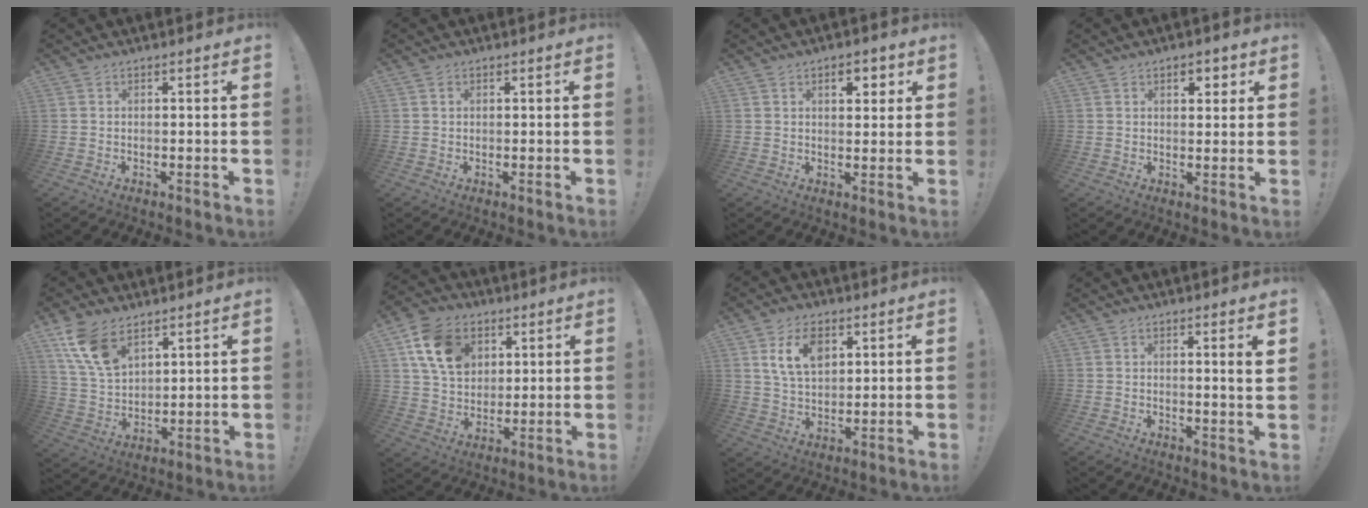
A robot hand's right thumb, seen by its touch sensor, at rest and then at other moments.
{"total": 0.7, "force": [0.4, 0.5, 0.2], "torque": [-0.004, 0.001, 0.007]}
{"total": 5.0, "force": [2.3, 2.8, 3.4], "torque": [-0.032, -0.007, 0.032]}
{"total": 3.7, "force": [1.9, 2.3, 2.3], "torque": [-0.023, -0.004, 0.028]}
{"total": 11.8, "force": [7.4, 6.3, 6.6], "torque": [-0.129, -0.035, 0.145]}
{"total": 15.5, "force": [6.4, 11.5, 8.1], "torque": [-0.127, -0.014, 0.130]}
{"total": 10.3, "force": [4.5, 6.4, 6.8], "torque": [-0.115, -0.003, 0.086]}
{"total": 3.8, "force": [1.4, -0.2, 3.5], "torque": [-0.044, -0.011, 0.016]}